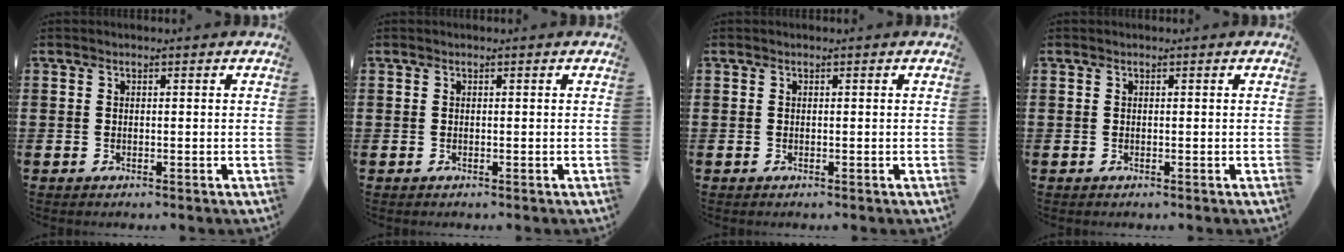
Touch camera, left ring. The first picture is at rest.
{"total": 0.0}
{"total": 0.0}
{"total": 0.0}